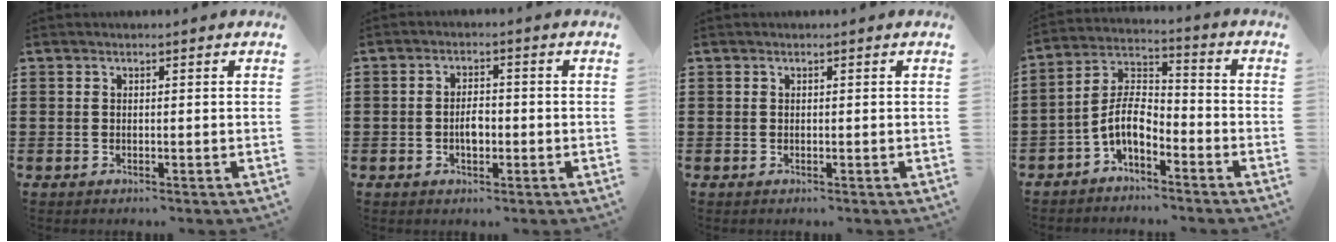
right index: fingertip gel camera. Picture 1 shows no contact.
{"total": 3.2, "force": [-0.8, 1.4, 2.8], "torque": [-0.052, 0.004, -0.014]}
{"total": 0.0}
{"total": 6.7, "force": [-3.3, 3.1, 4.9], "torque": [-0.123, -0.008, -0.074]}